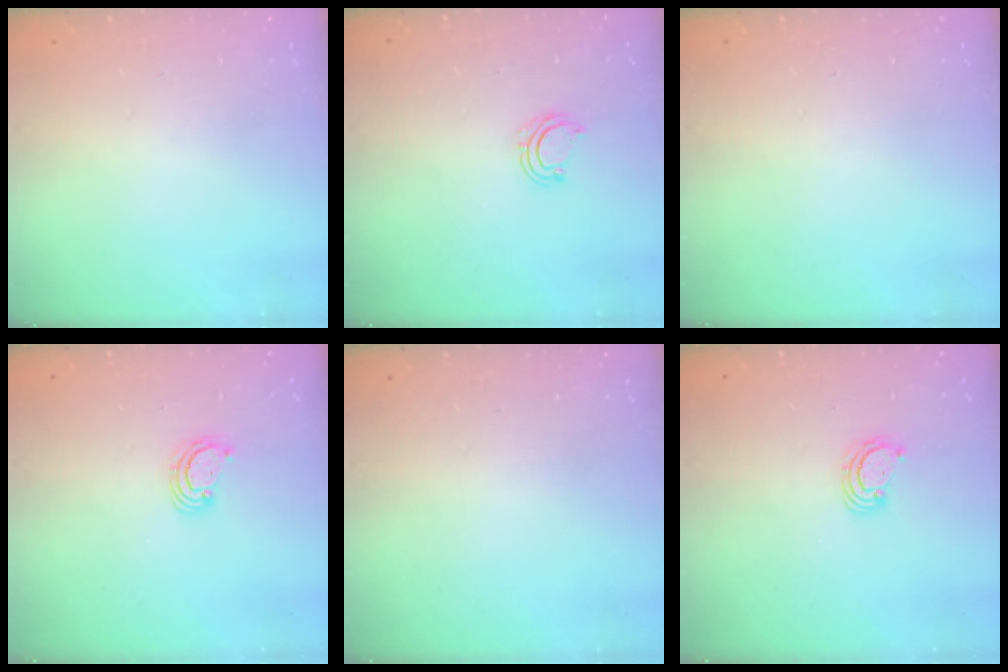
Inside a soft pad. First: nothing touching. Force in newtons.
{"total": 6.0, "press": 5.8, "slide": 1.6}
{"total": 0.0}
{"total": 2.4, "press": 2.4, "slide": 0.2}
{"total": 0.0}
{"total": 2.4, "press": 2.4, "slide": 0.2}